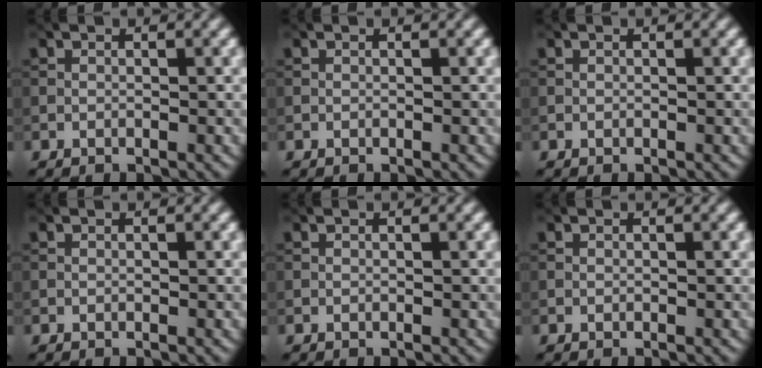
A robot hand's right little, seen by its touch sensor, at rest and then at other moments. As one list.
[{"total": 0.0}, {"total": 0.0}, {"total": 0.0}, {"total": 0.0}, {"total": 0.0}]